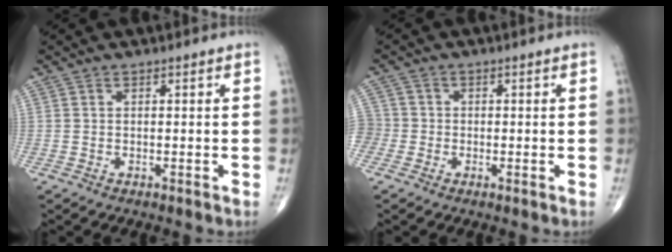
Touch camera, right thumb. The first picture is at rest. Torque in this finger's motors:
{"motor_torque": [-0.08, 0.11, -0.39, -0.16, 0.11]}